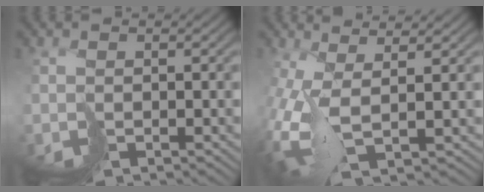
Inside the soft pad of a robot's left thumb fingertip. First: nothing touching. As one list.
[{"total": 6.4, "force": [0.3, 1.7, 6.2], "torque": [-0.134, 0.000, -0.005]}]